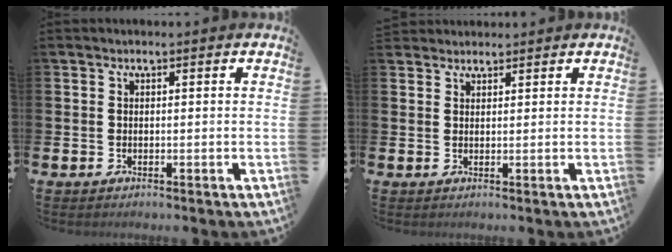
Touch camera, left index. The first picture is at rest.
{"total": 1.9, "force": [1.7, 0.6, -0.2], "torque": [0.013, -0.005, 0.030]}